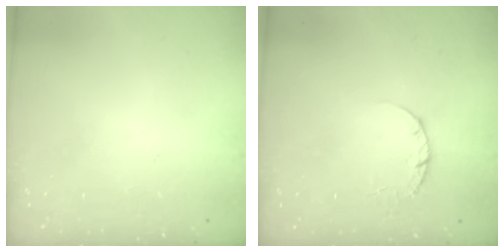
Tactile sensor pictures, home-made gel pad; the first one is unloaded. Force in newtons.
{"total": 2.4, "press": 2.4, "slide": 0.3}